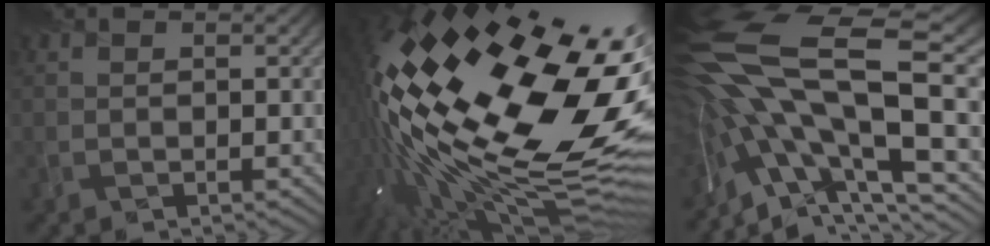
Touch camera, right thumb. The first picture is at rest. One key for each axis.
{"total": 20.5, "fx": 1.0, "fy": 8.1, "fz": 18.8, "tx": -0.360, "ty": -0.045, "tz": 0.012}
{"total": 18.6, "fx": -2.8, "fy": 6.6, "fz": 17.1, "tx": -0.331, "ty": -0.014, "tz": -0.047}